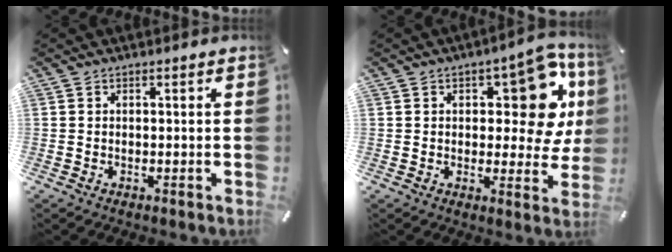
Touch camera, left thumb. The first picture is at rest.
{"total": 16.4, "force": [5.7, 8.0, 13.1], "torque": [-0.152, -0.035, 0.090]}